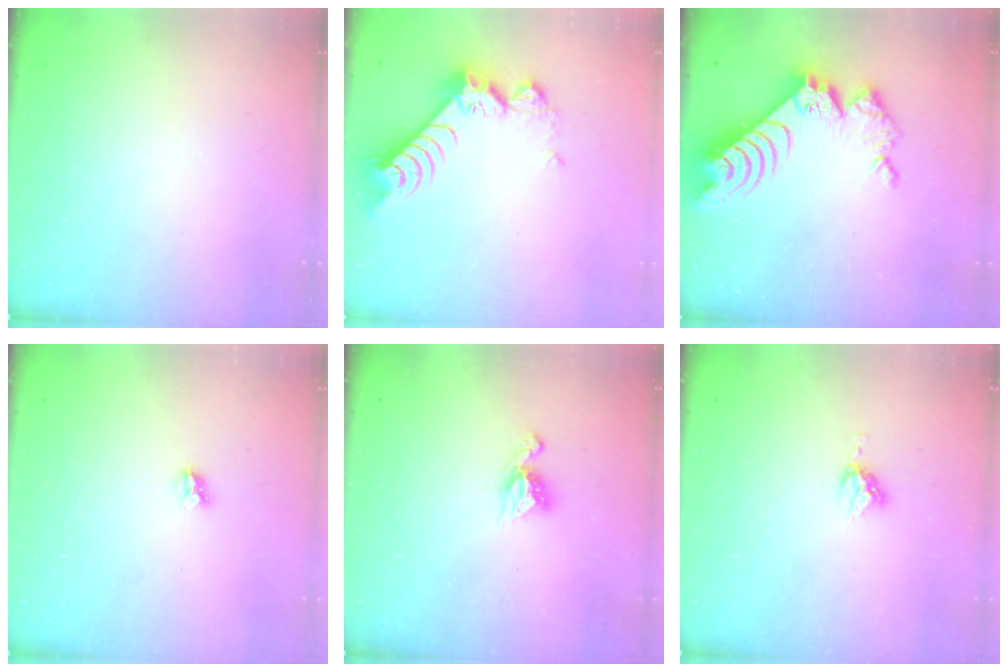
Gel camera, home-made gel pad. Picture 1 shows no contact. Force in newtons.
{"total": 9.1, "press": 9.1, "slide": 0.6}
{"total": 9.9, "press": 9.9, "slide": 0.8}
{"total": 2.9, "press": 2.9, "slide": 0.3}
{"total": 6.7, "press": 6.7, "slide": 0.4}
{"total": 4.8, "press": 4.7, "slide": 0.7}